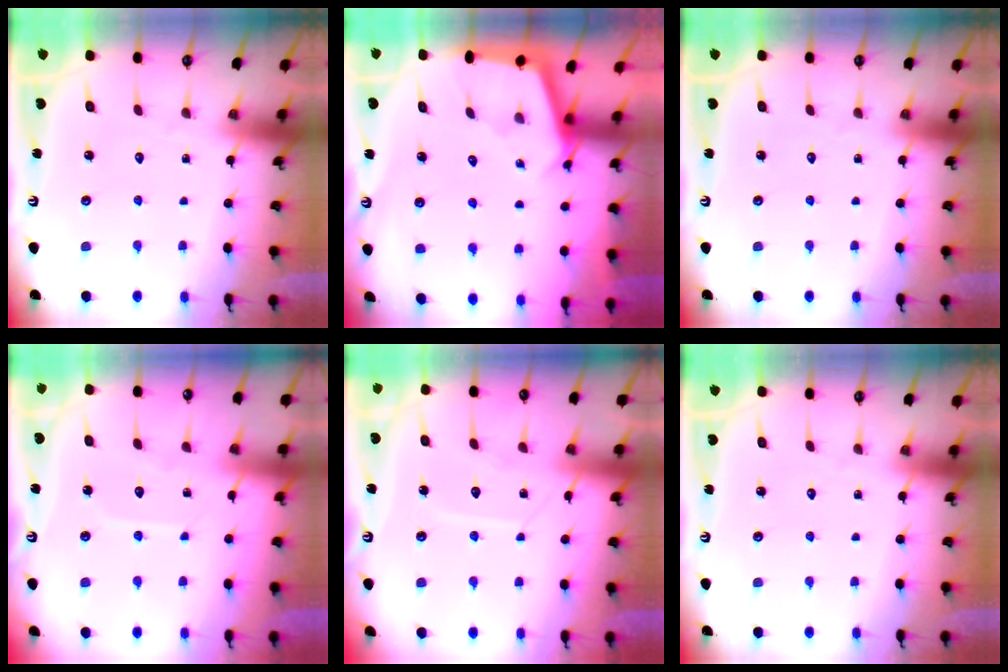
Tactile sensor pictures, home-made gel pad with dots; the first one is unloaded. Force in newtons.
{"total": 2.8, "press": 2.8, "slide": 0.3}
{"total": 0.0}
{"total": 4.8, "press": 4.8, "slide": 0.5}
{"total": 8.0, "press": 8.0, "slide": 0.7}
{"total": 0.0}